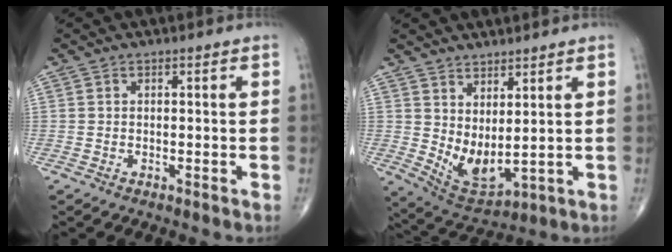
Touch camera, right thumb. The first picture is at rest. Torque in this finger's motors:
{"motor_torque": [0.37, 0.07, 0.00, -0.18, 0.05]}